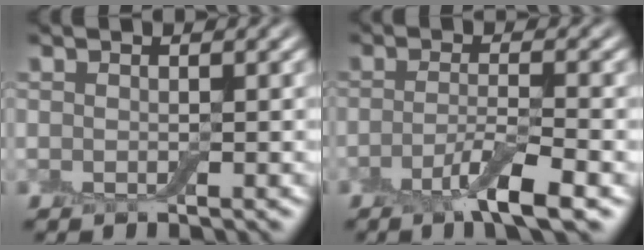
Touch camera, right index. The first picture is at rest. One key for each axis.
{"total": 4.2, "fx": -2.2, "fy": 0.7, "fz": 3.6, "tx": -0.063, "ty": 0.000, "tz": -0.049}